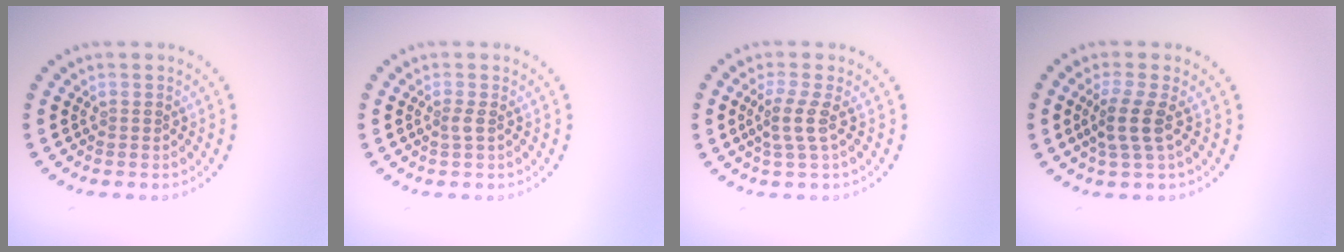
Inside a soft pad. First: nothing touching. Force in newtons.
{"total": 0.9, "press": 0.6, "slide": 0.6}
{"total": 2.1, "press": 1.6, "slide": 1.4}
{"total": 2.7, "press": 2.1, "slide": 1.6}